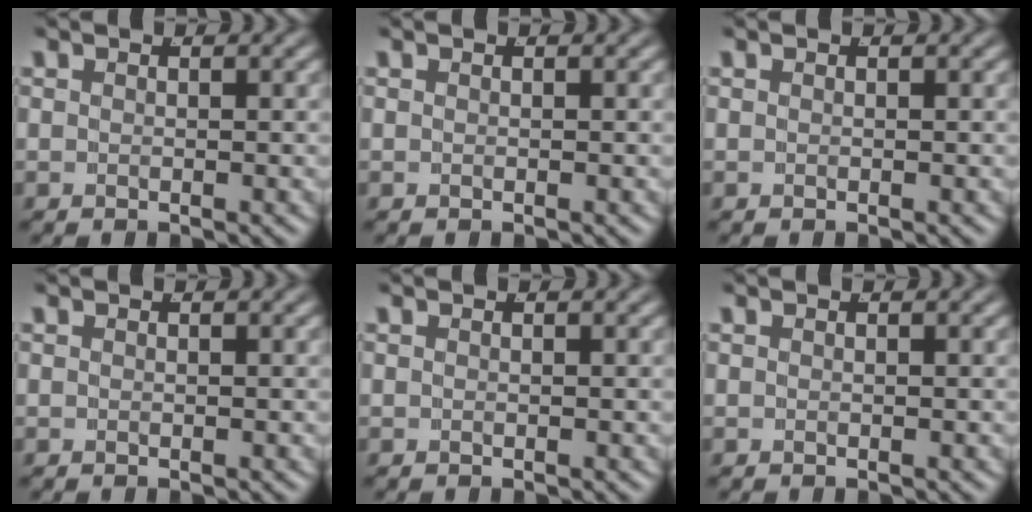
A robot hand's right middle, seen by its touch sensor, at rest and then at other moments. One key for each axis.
{"total": 0.0}
{"total": 0.0}
{"total": 0.0}
{"total": 0.0}
{"total": 0.0}